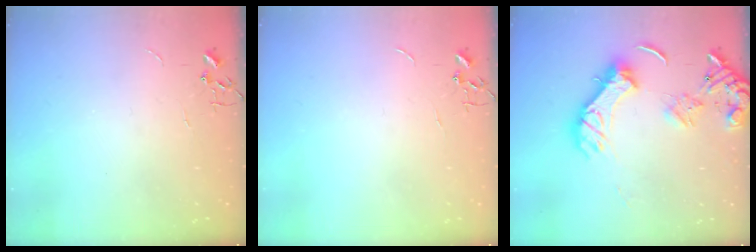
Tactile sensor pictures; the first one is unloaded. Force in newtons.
{"total": 0.0}
{"total": 15.8, "press": 15.6, "slide": 2.3}